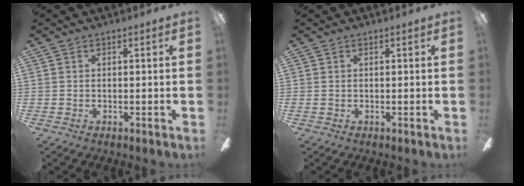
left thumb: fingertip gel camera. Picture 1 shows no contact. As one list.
[{"total": 0.0}]